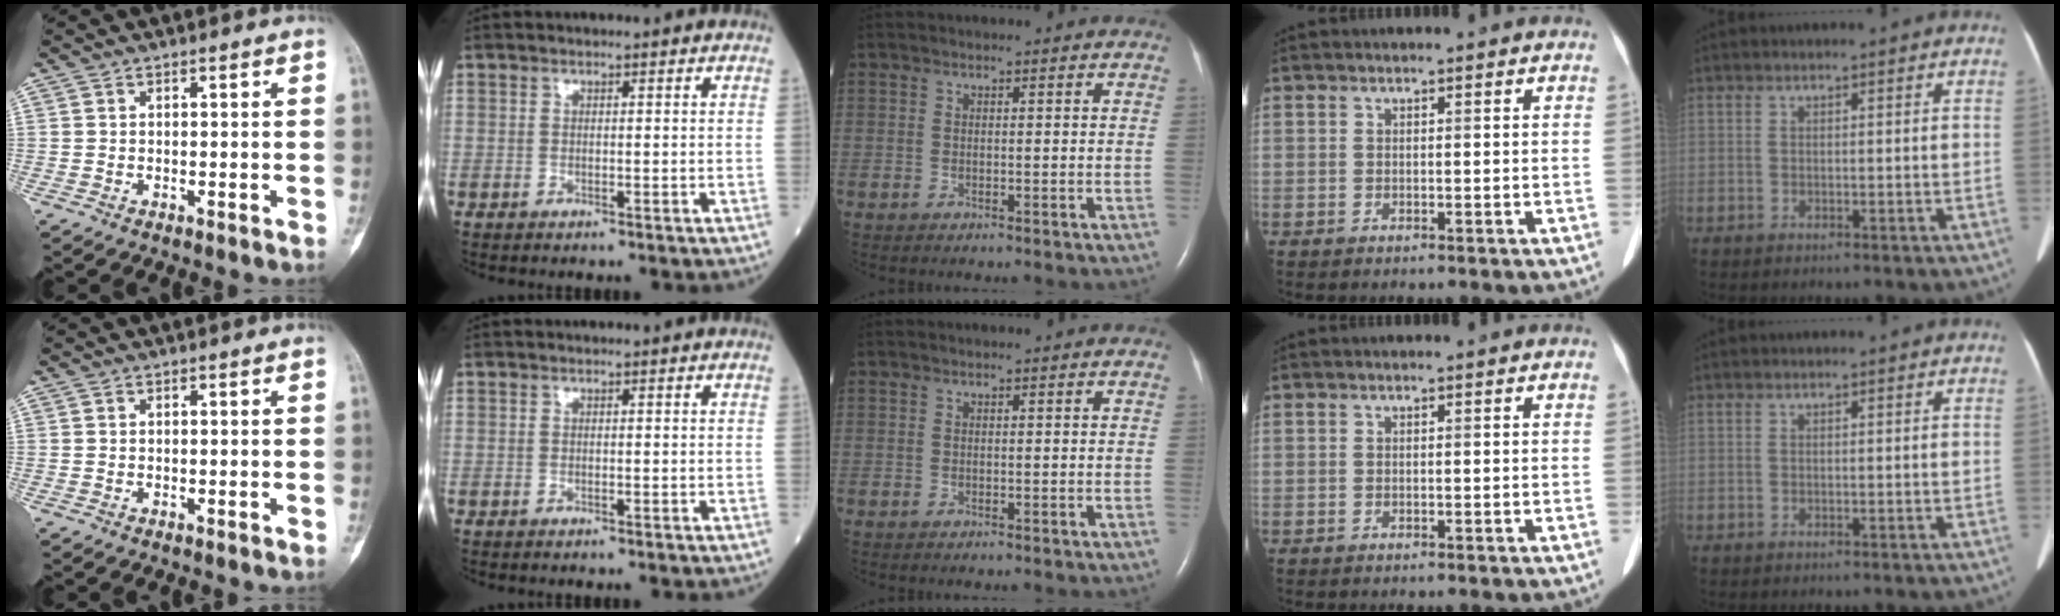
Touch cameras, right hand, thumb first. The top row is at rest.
{}